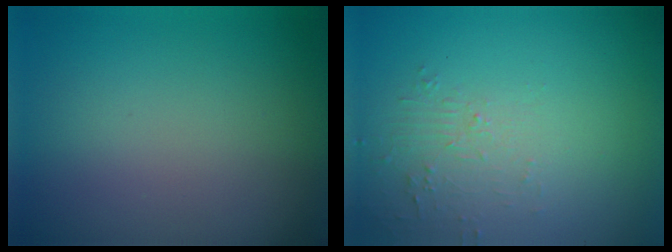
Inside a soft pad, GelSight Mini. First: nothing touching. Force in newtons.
{"total": 1.6, "press": 0.4, "slide": 1.6}